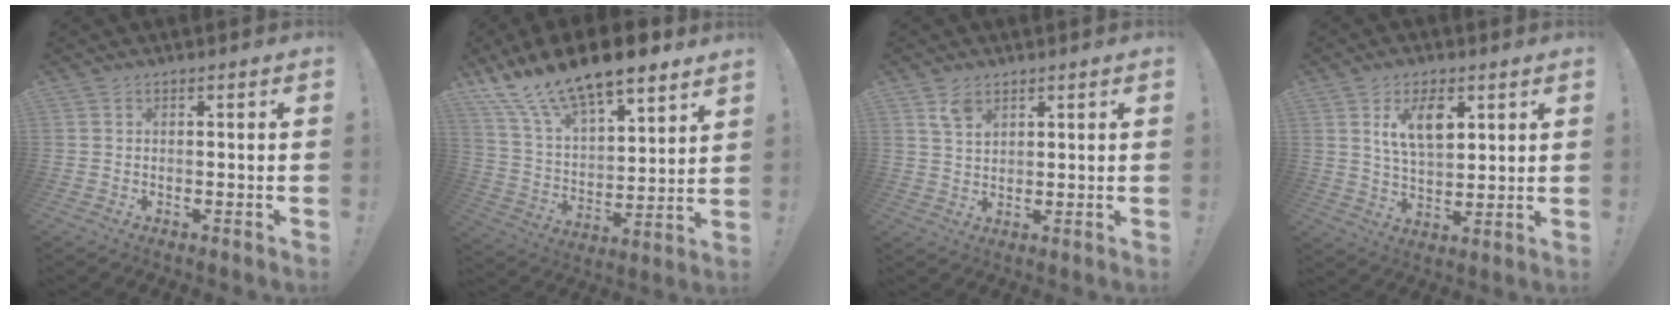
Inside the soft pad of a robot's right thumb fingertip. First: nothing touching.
{"total": 16.5, "force": [12.8, 5.6, 8.7], "torque": [-0.183, -0.096, 0.230]}
{"total": 5.1, "force": [3.4, 2.7, 2.7], "torque": [-0.046, -0.014, 0.065]}
{"total": 10.4, "force": [4.8, 5.8, 7.2], "torque": [-0.116, -0.011, 0.087]}